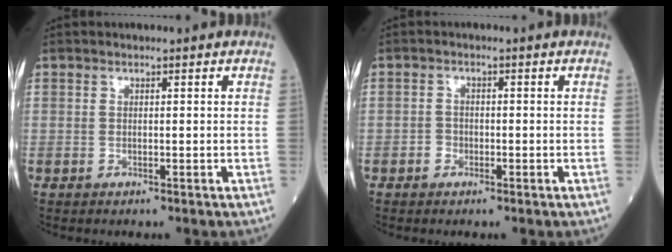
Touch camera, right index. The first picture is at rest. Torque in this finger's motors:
{"motor_torque": [0.39, -0.08, 0.11, -0.01]}